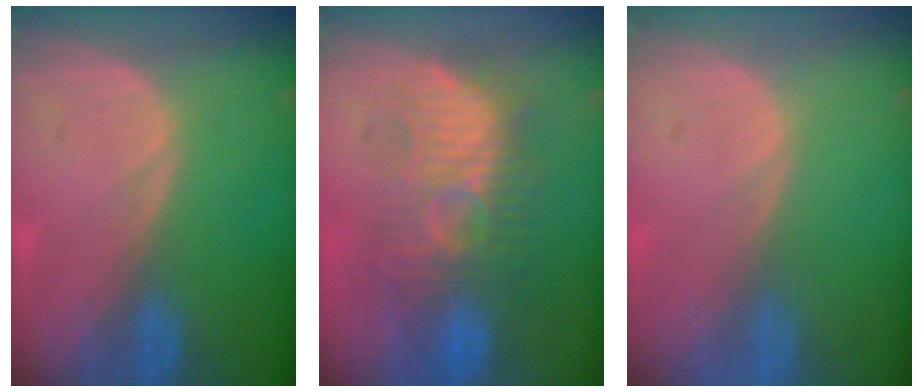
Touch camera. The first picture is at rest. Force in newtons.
{"total": 9.7, "press": 9.6, "slide": 1.4}
{"total": 0.0}